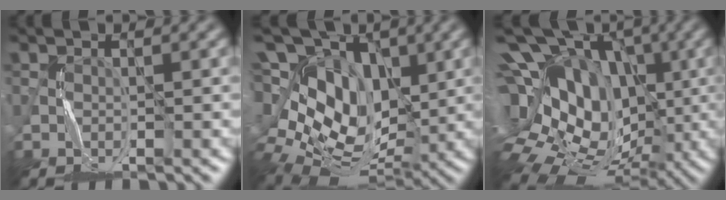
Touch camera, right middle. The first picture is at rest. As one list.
[{"total": 15.6, "force": [5.2, 10.3, 10.6], "torque": [-0.188, 0.045, 0.083]}, {"total": 19.7, "force": [4.1, 14.4, 12.7], "torque": [-0.236, 0.044, 0.076]}]